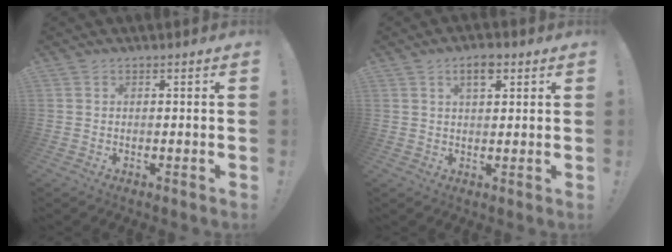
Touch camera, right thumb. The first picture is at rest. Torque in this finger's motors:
{"motor_torque": [-0.20, 0.33, 0.49, 0.38, 0.21]}